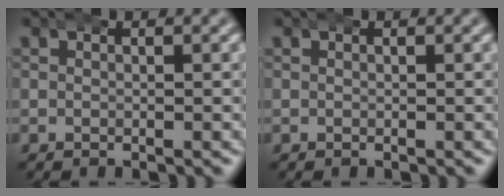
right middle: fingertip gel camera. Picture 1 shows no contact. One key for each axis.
{"total": 0.0}